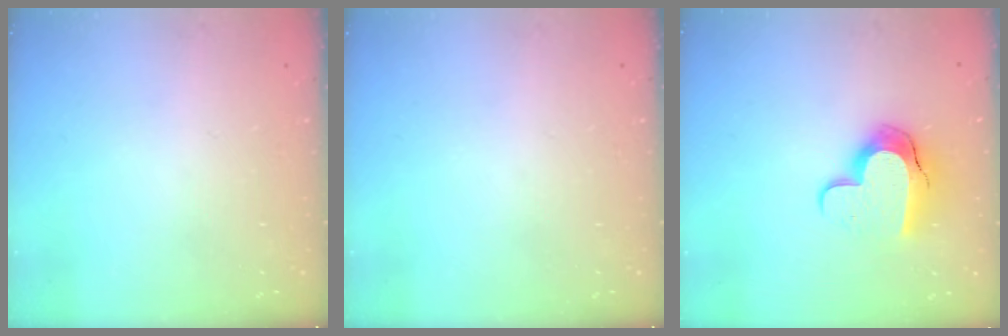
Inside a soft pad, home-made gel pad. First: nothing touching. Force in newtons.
{"total": 0.0}
{"total": 12.1, "press": 12.1, "slide": 0.9}